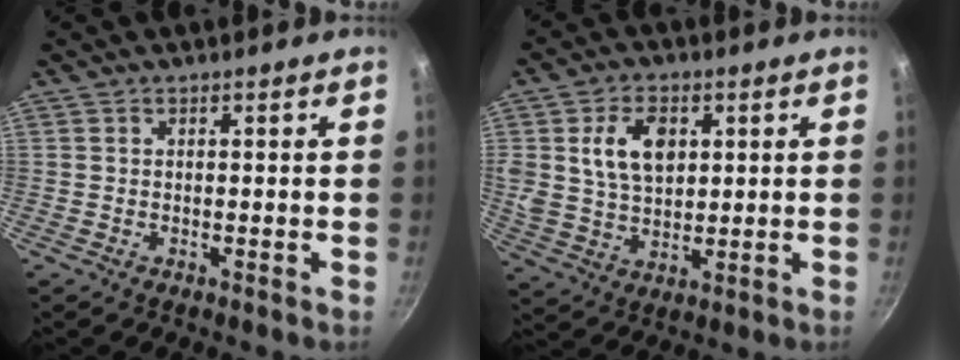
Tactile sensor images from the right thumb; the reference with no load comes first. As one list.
[{"total": 10.7, "force": [3.0, 7.1, 7.4], "torque": [-0.117, -0.010, 0.055]}]